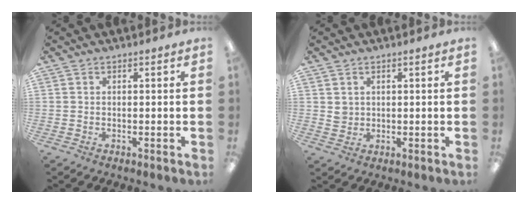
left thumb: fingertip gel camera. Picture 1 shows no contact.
{"total": 2.4, "force": [1.2, 2.1, 0.2], "torque": [0.000, 0.000, 0.020]}